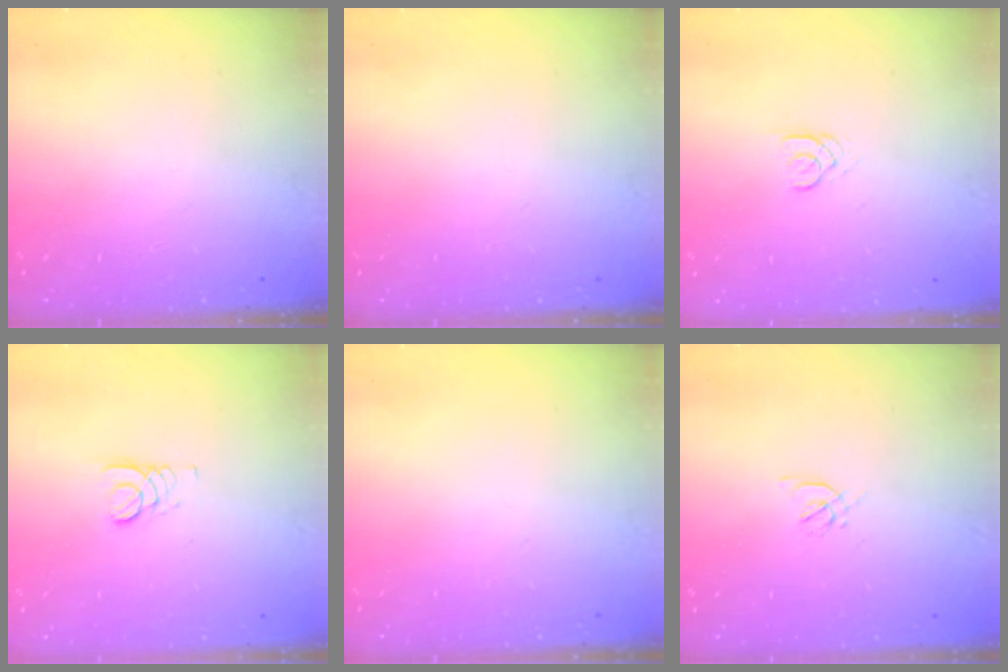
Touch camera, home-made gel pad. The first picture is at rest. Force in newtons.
{"total": 0.0}
{"total": 1.7, "press": 1.7, "slide": 0.2}
{"total": 2.2, "press": 2.2, "slide": 0.3}
{"total": 0.0}
{"total": 1.6, "press": 1.6, "slide": 0.4}